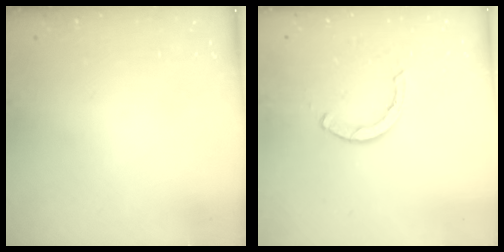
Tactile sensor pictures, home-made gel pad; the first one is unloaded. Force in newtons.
{"total": 2.3, "press": 2.3, "slide": 0.1}